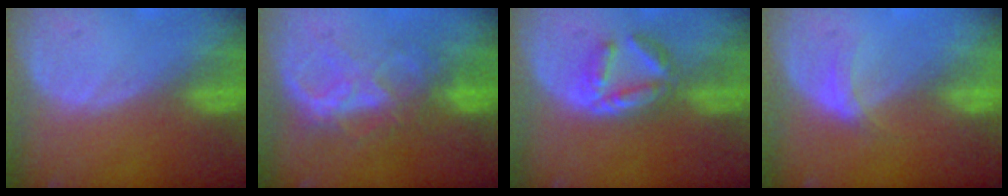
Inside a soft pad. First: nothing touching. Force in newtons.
{"total": 6.5, "press": 6.5, "slide": 0.7}
{"total": 5.3, "press": 5.3, "slide": 0.8}
{"total": 2.6, "press": 2.2, "slide": 1.4}